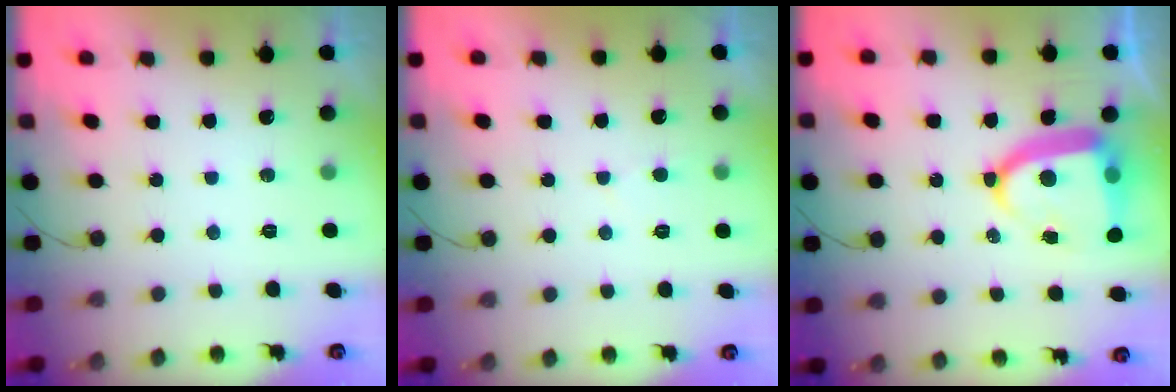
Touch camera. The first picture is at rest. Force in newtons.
{"total": 2.5, "press": 2.5, "slide": 0.2}
{"total": 13.2, "press": 13.1, "slide": 1.7}